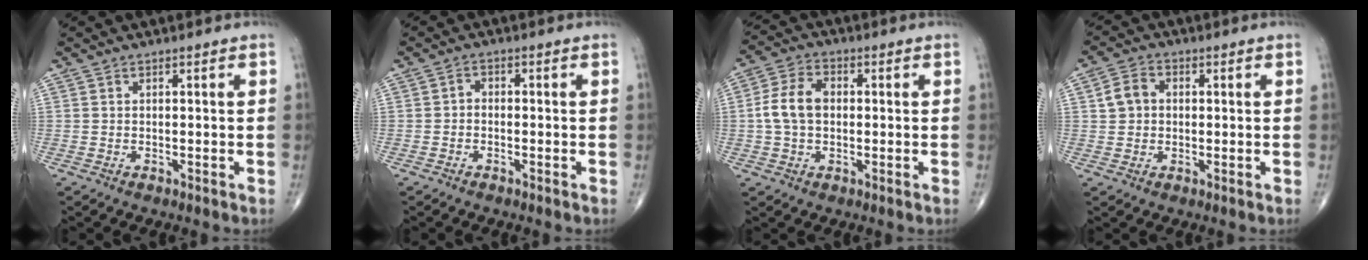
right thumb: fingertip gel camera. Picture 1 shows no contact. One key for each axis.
{"total": 1.5, "fx": -0.5, "fy": 1.1, "fz": 0.9, "tx": -0.007, "ty": 0.008, "tz": -0.015}
{"total": 7.8, "fx": 0.1, "fy": 5.3, "fz": 5.7, "tx": -0.110, "ty": 0.021, "tz": -0.003}
{"total": 4.8, "fx": 0.6, "fy": 4.0, "fz": 2.7, "tx": -0.042, "ty": 0.011, "tz": 0.006}